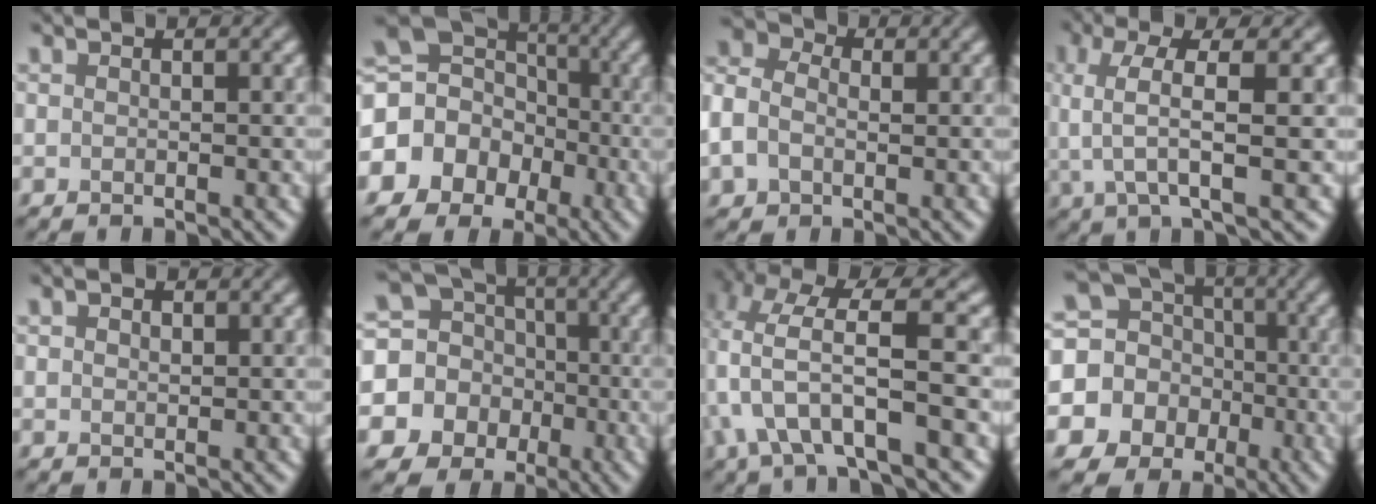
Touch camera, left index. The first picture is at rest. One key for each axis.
{"total": 12.8, "fx": -2.9, "fy": 11.7, "fz": 4.3, "tx": -0.118, "ty": 0.013, "tz": -0.070}
{"total": 5.1, "fx": 0.0, "fy": 4.0, "fz": 3.1, "tx": -0.092, "ty": 0.014, "tz": 0.000}
{"total": 5.0, "fx": 0.7, "fy": 1.2, "fz": 4.8, "tx": -0.094, "ty": 0.011, "tz": 0.014}
{"total": 0.9, "fx": 0.5, "fy": 0.6, "fz": 0.5, "tx": -0.004, "ty": 0.002, "tz": 0.009}
{"total": 14.7, "fx": -2.3, "fy": 13.8, "fz": 4.5, "tx": -0.142, "ty": 0.001, "tz": -0.061}
{"total": 7.2, "fx": -1.5, "fy": 2.1, "fz": 6.8, "tx": -0.136, "ty": 0.012, "tz": -0.030}
{"total": 16.3, "fx": -2.7, "fy": 15.4, "fz": 4.8, "tx": -0.150, "ty": -0.009, "tz": -0.069}